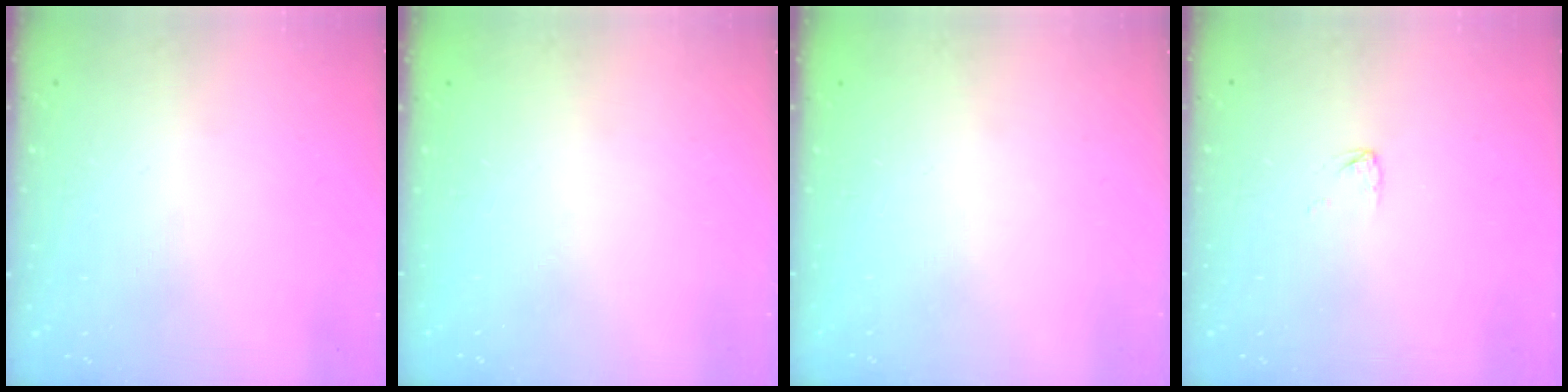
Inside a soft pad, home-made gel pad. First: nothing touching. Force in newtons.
{"total": 0.0}
{"total": 0.0}
{"total": 2.8, "press": 2.7, "slide": 0.2}